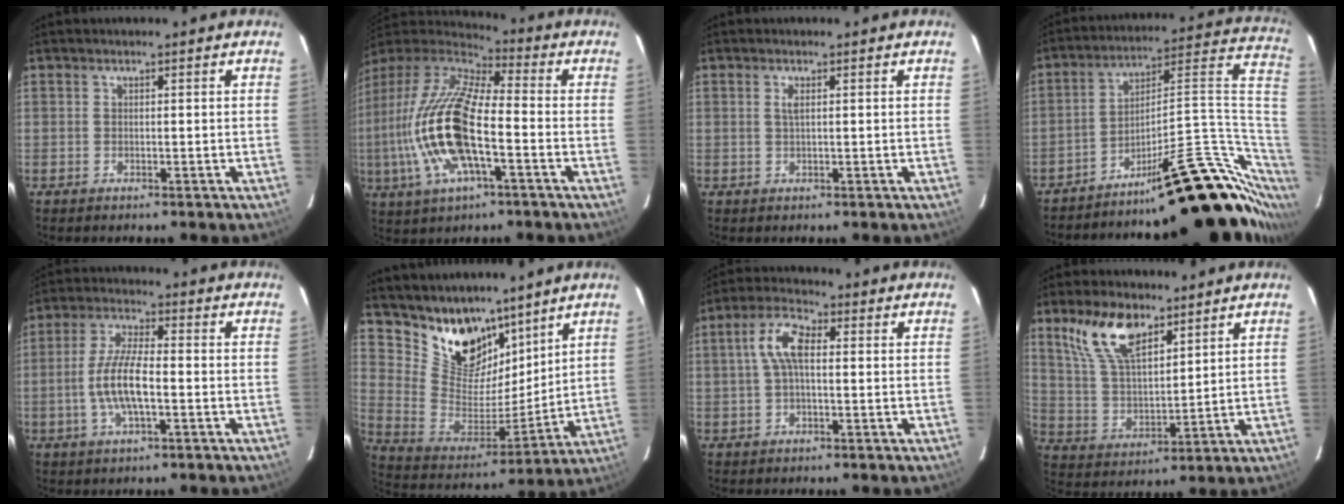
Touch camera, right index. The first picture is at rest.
{"total": 20.9, "force": [-4.5, 7.1, 19.2], "torque": [-0.385, -0.016, -0.093]}
{"total": 1.2, "force": [0.4, 0.3, 1.1], "torque": [-0.023, 0.002, 0.007]}
{"total": 23.2, "force": [-9.8, 7.8, 19.5], "torque": [-0.231, 0.047, -0.135]}
{"total": 8.8, "force": [-2.1, 2.5, 8.2], "torque": [-0.168, 0.001, -0.042]}
{"total": 16.8, "force": [12.1, 9.8, 6.2], "torque": [-0.145, 0.005, 0.237]}
{"total": 6.8, "force": [0.7, 3.0, 6.0], "torque": [-0.125, 0.020, 0.011]}
{"total": 12.2, "force": [7.7, 5.6, 7.7], "torque": [-0.150, 0.016, 0.159]}